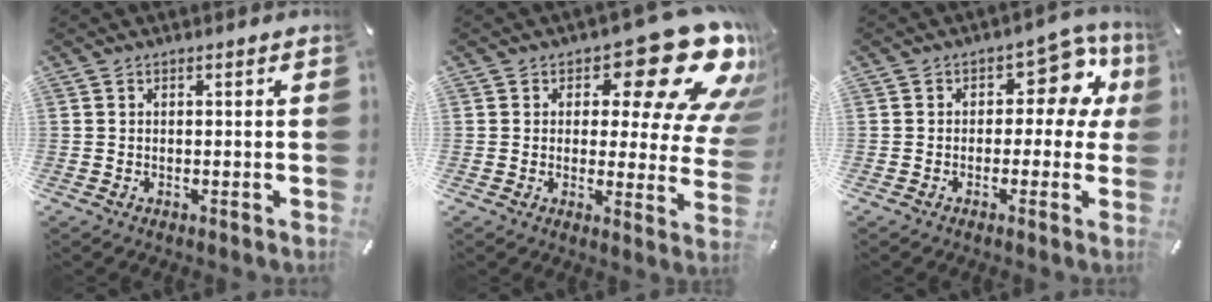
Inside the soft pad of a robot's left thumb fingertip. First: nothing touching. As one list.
[{"total": 21.2, "force": [12.0, 8.7, 15.1], "torque": [-0.189, -0.077, 0.194]}, {"total": 10.3, "force": [3.3, 6.3, 7.5], "torque": [-0.092, -0.016, 0.055]}]